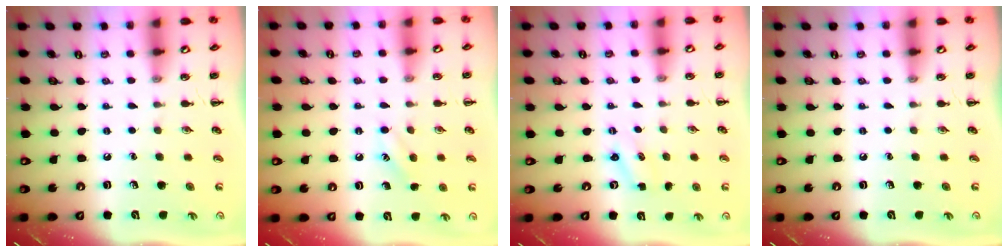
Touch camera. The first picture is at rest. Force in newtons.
{"total": 6.8, "press": 6.6, "slide": 2.0}
{"total": 1.2, "press": 1.2, "slide": 0.4}
{"total": 0.0}